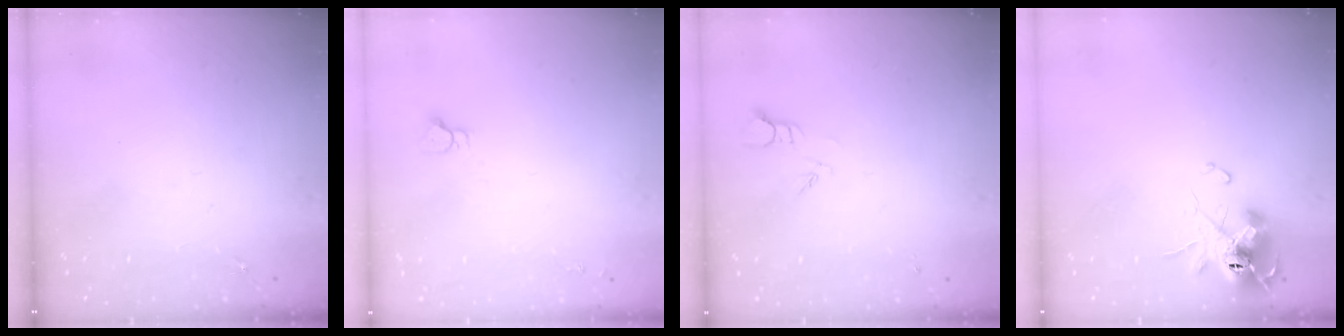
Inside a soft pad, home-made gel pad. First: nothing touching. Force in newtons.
{"total": 3.0, "press": 3.0, "slide": 0.2}
{"total": 2.7, "press": 2.7, "slide": 0.3}
{"total": 12.8, "press": 12.7, "slide": 1.1}